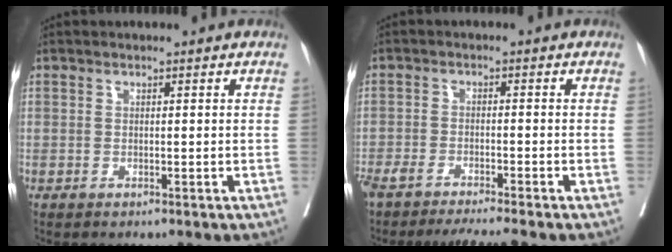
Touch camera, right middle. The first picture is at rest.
{"total": 7.4, "force": [-6.6, -0.4, 3.3], "torque": [-0.047, -0.013, -0.107]}